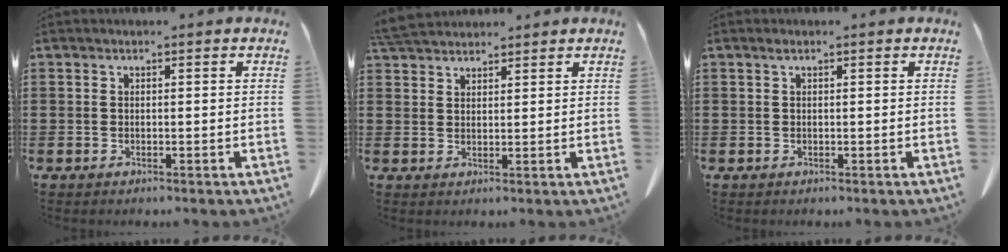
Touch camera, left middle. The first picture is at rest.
{"total": 4.2, "force": [3.9, 0.9, 1.2], "torque": [-0.035, -0.004, 0.078]}
{"total": 0.6, "force": [0.3, 0.1, 0.4], "torque": [-0.010, 0.001, 0.007]}